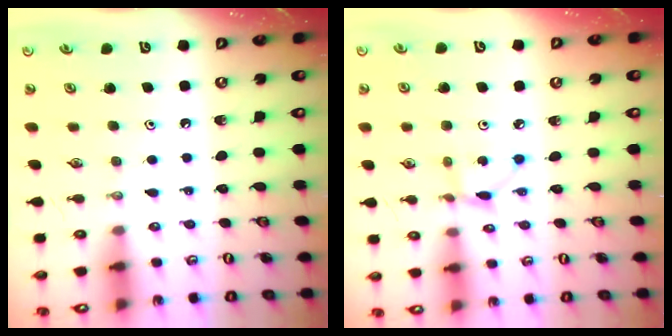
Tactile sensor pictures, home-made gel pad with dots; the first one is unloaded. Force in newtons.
{"total": 3.3, "press": 3.3, "slide": 0.4}